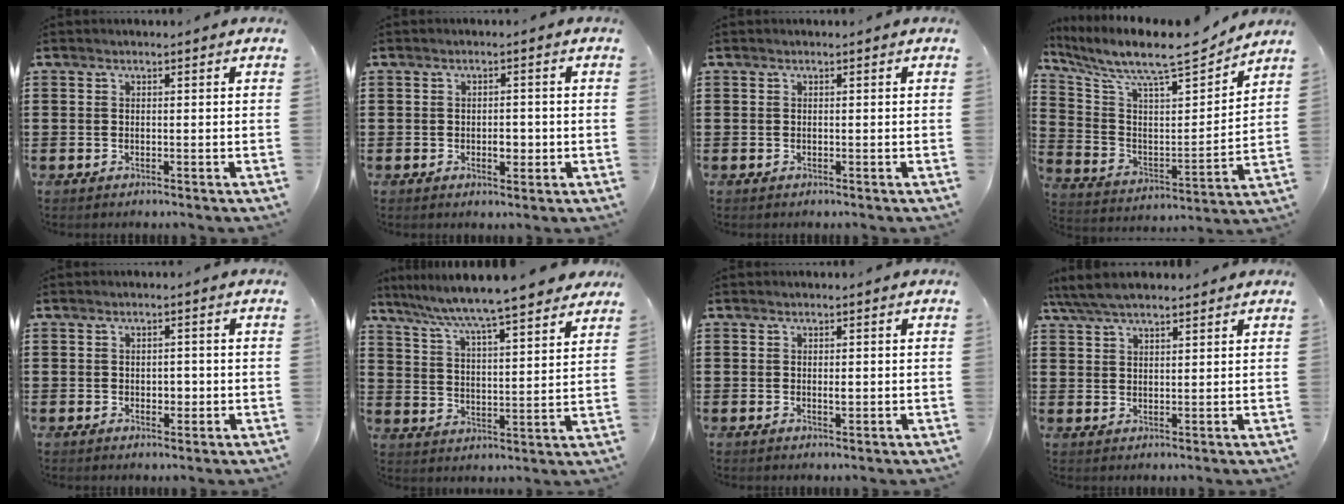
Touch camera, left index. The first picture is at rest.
{"total": 2.0, "force": [-0.4, 1.3, 1.5], "torque": [-0.022, 0.003, -0.011]}
{"total": 0.0}
{"total": 9.9, "force": [8.7, 1.5, 4.6], "torque": [-0.122, -0.066, 0.142]}
{"total": 1.4, "force": [0.0, 1.2, 0.7], "torque": [-0.016, 0.009, -0.003]}
{"total": 7.3, "force": [6.7, -0.2, 3.0], "torque": [-0.088, -0.043, 0.111]}
{"total": 1.2, "force": [0.1, 0.4, 1.2], "torque": [-0.022, 0.002, 0.002]}
{"total": 5.3, "force": [4.5, 1.3, 2.5], "torque": [-0.060, -0.003, 0.085]}